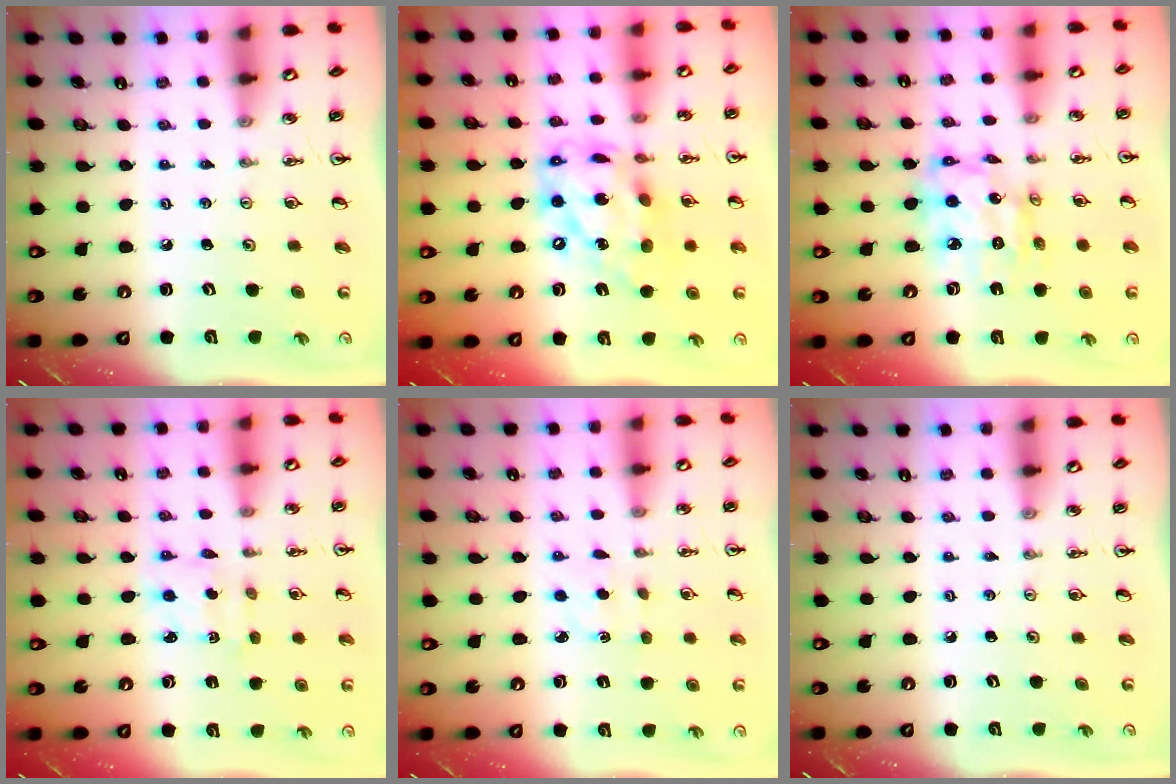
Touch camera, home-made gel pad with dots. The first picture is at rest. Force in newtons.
{"total": 17.5, "press": 17.4, "slide": 1.4}
{"total": 12.2, "press": 12.1, "slide": 1.6}
{"total": 2.0, "press": 1.9, "slide": 0.8}
{"total": 1.6, "press": 1.5, "slide": 0.5}
{"total": 0.0}